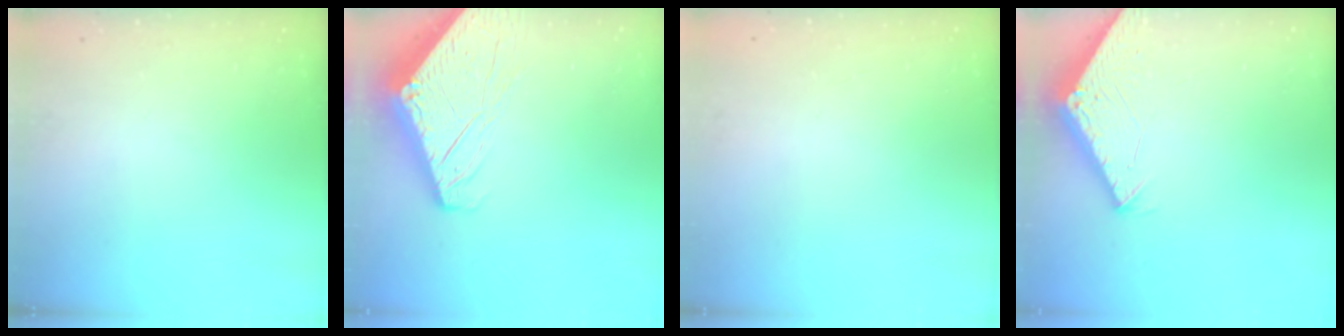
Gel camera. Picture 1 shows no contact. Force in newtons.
{"total": 11.9, "press": 11.8, "slide": 1.3}
{"total": 0.0}
{"total": 2.9, "press": 2.9, "slide": 0.2}